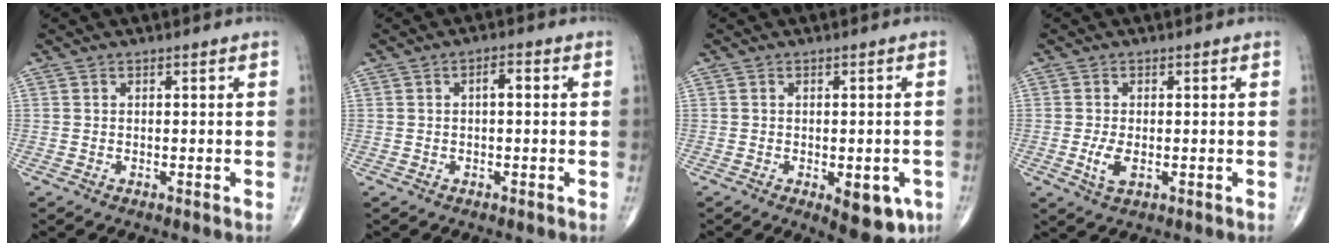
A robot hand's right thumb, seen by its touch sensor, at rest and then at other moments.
{"total": 2.2, "force": [0.2, 0.9, 2.0], "torque": [-0.027, 0.008, -0.001]}
{"total": 7.9, "force": [-2.9, 3.6, 6.4], "torque": [-0.058, -0.002, -0.027]}
{"total": 3.5, "force": [-0.6, 1.7, 3.0], "torque": [-0.063, -0.006, -0.011]}